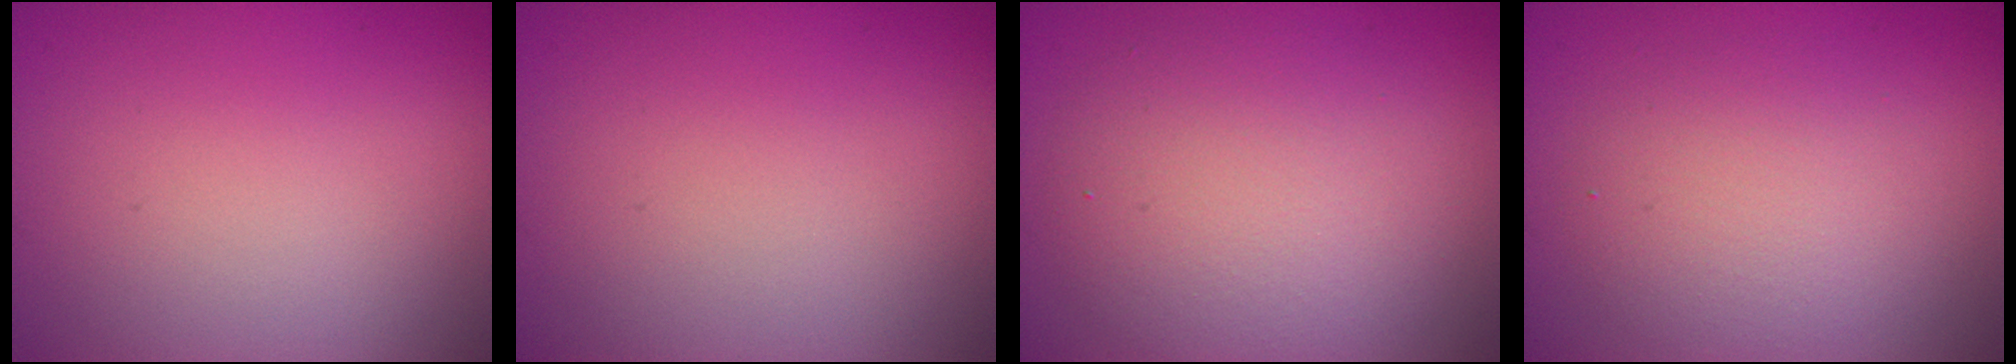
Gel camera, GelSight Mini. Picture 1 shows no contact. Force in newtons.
{"total": 0.0}
{"total": 5.8, "press": 5.8, "slide": 0.2}
{"total": 3.9, "press": 3.9, "slide": 0.2}